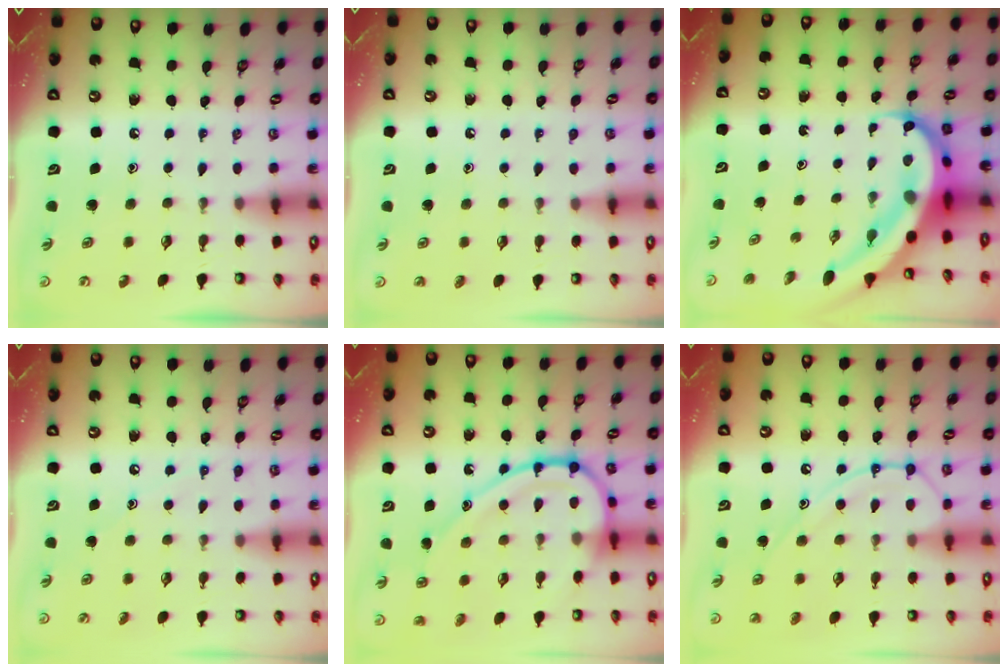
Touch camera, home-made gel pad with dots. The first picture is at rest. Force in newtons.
{"total": 2.0, "press": 2.0, "slide": 0.2}
{"total": 11.5, "press": 11.3, "slide": 2.2}
{"total": 5.9, "press": 5.9, "slide": 0.6}
{"total": 17.6, "press": 17.6, "slide": 0.6}
{"total": 13.5, "press": 13.4, "slide": 1.3}